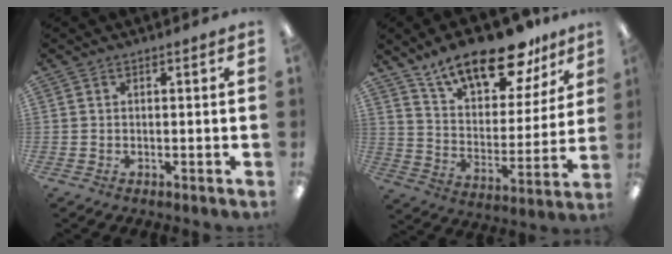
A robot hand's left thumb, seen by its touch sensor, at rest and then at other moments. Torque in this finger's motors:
{"motor_torque": [0.92, 0.92, 1.26, -1.50, 0.11]}